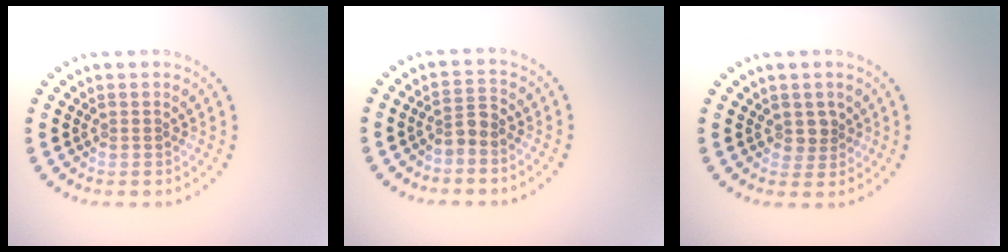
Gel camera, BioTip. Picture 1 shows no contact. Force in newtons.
{"total": 1.8, "press": 1.3, "slide": 1.2}
{"total": 1.5, "press": 1.2, "slide": 0.9}